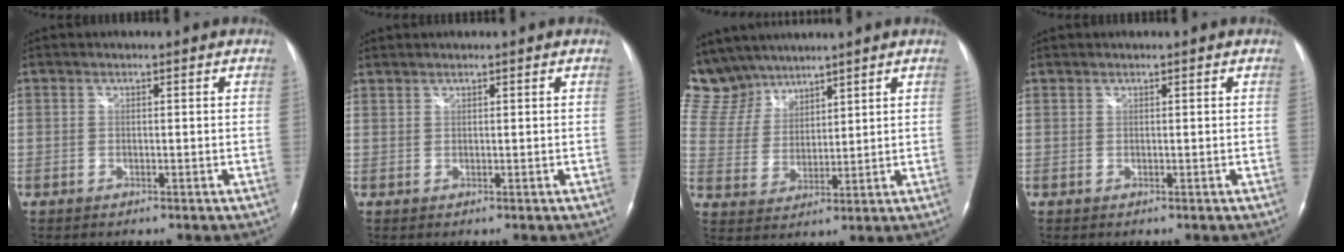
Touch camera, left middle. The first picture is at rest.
{"total": 0.8, "force": [0.8, 0.0, 0.0], "torque": [-0.009, 0.007, 0.022]}
{"total": 11.3, "force": [10.1, 5.0, 1.2], "torque": [-0.046, 0.019, 0.218]}
{"total": 0.0}